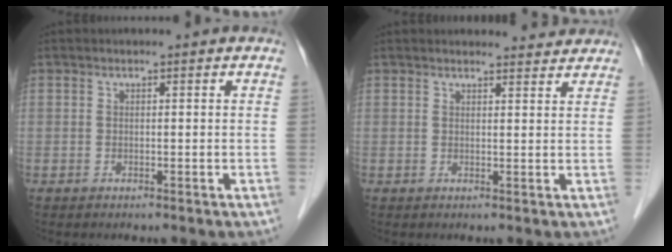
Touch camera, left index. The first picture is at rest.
{"total": 4.6, "force": [4.5, 0.7, 0.4], "torque": [-0.007, 0.006, 0.046]}